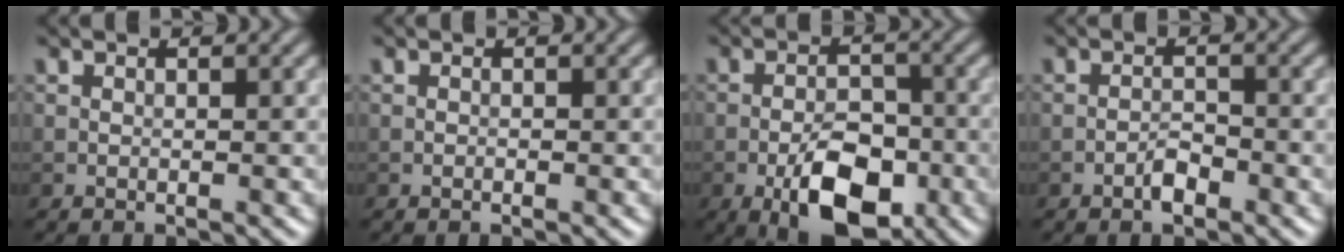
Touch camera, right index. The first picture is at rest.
{"total": 0.0}
{"total": 6.9, "force": [-3.3, 3.3, 5.1], "torque": [-0.079, -0.001, -0.061]}
{"total": 1.6, "force": [-1.1, 0.6, 1.0], "torque": [-0.018, 0.003, -0.021]}